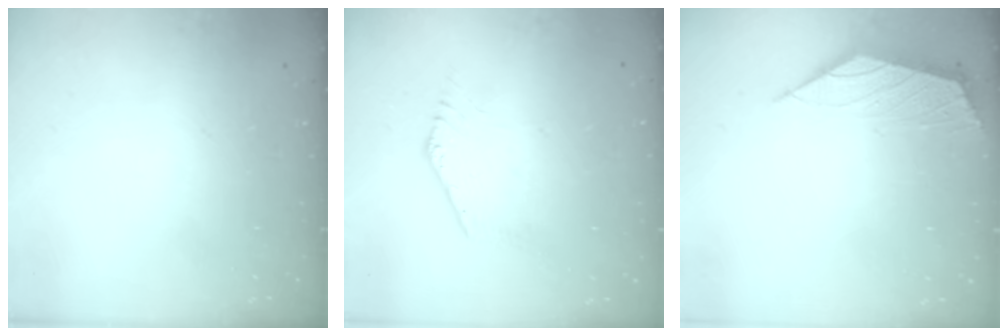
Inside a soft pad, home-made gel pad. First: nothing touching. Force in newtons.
{"total": 1.0, "press": 1.0, "slide": 0.1}
{"total": 2.2, "press": 2.2, "slide": 0.5}